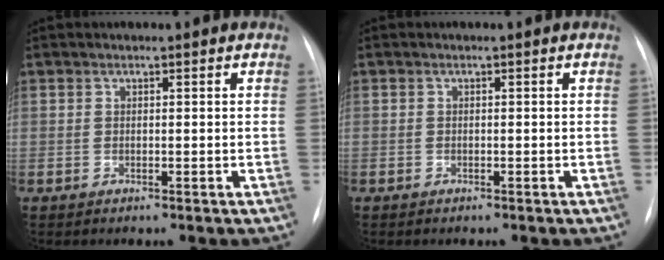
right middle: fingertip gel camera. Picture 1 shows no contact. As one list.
[{"total": 0.0}]